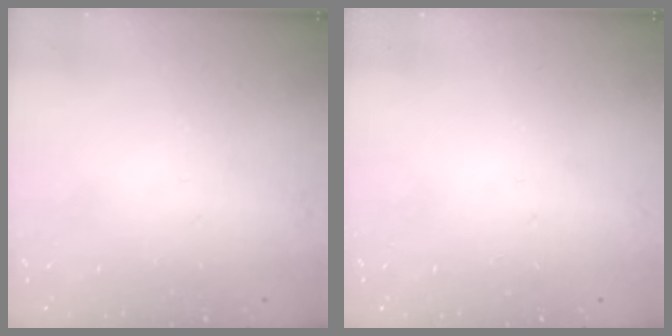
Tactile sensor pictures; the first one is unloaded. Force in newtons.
{"total": 0.0}